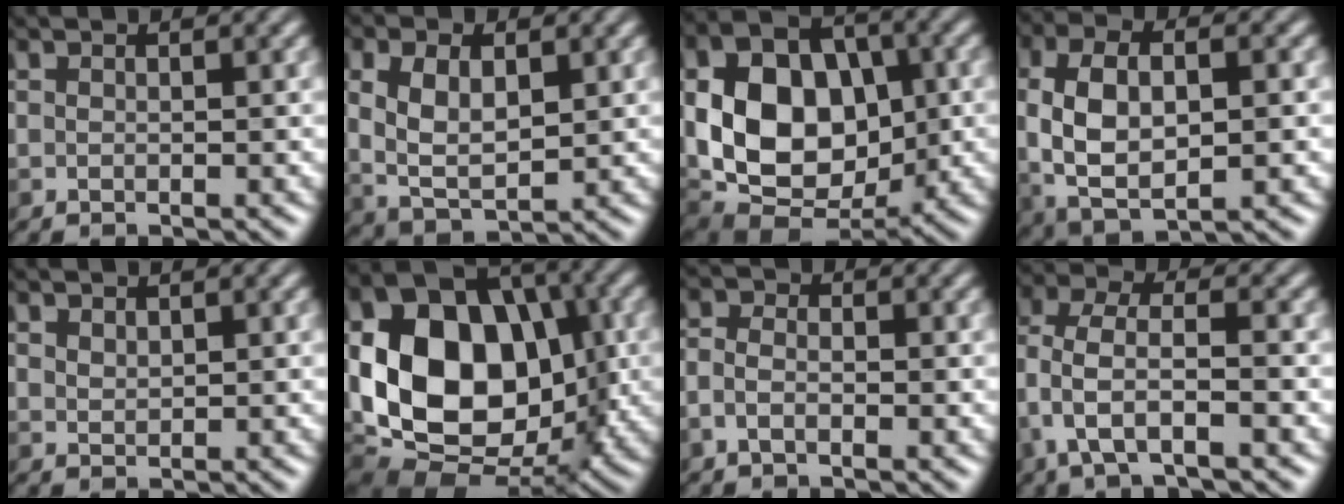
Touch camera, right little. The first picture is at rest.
{"total": 5.5, "force": [0.9, 3.1, 4.5], "torque": [-0.092, 0.000, 0.021]}
{"total": 13.4, "force": [-0.1, 8.8, 10.1], "torque": [-0.181, -0.005, -0.006]}
{"total": 8.4, "force": [-0.1, 4.3, 7.2], "torque": [-0.146, 0.000, -0.003]}
{"total": 0.9, "force": [0.7, 0.5, 0.3], "torque": [-0.008, -0.001, 0.016]}
{"total": 15.9, "force": [-0.1, 10.8, 11.6], "torque": [-0.205, 0.001, -0.013]}
{"total": 2.0, "force": [-0.9, 1.1, 1.4], "torque": [-0.028, 0.003, -0.023]}
{"total": 4.3, "force": [-1.4, 1.7, 3.7], "torque": [-0.085, 0.008, -0.031]}